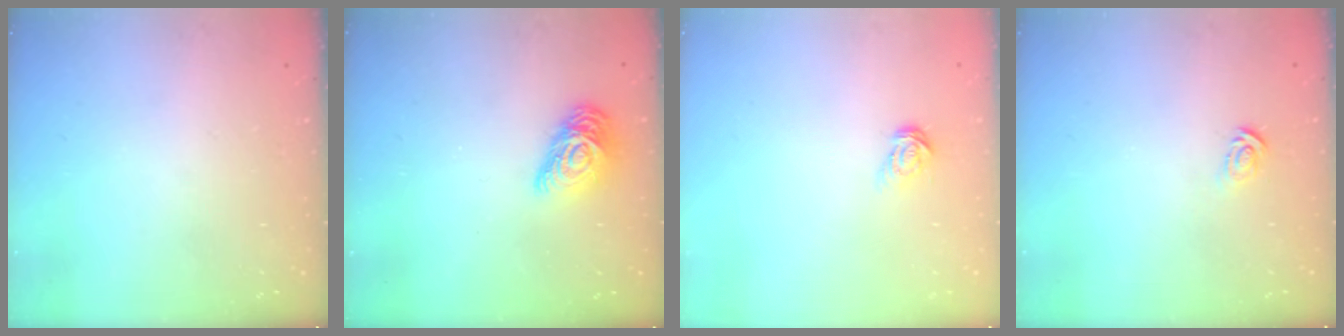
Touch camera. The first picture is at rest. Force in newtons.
{"total": 11.5, "press": 11.5, "slide": 0.4}
{"total": 5.5, "press": 5.4, "slide": 0.5}
{"total": 2.9, "press": 2.9, "slide": 0.2}